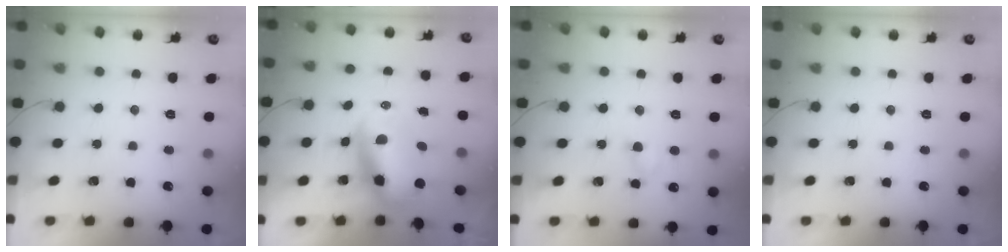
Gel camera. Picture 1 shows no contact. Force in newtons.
{"total": 7.9, "press": 7.6, "slide": 2.1}
{"total": 3.2, "press": 2.9, "slide": 1.2}
{"total": 0.0}